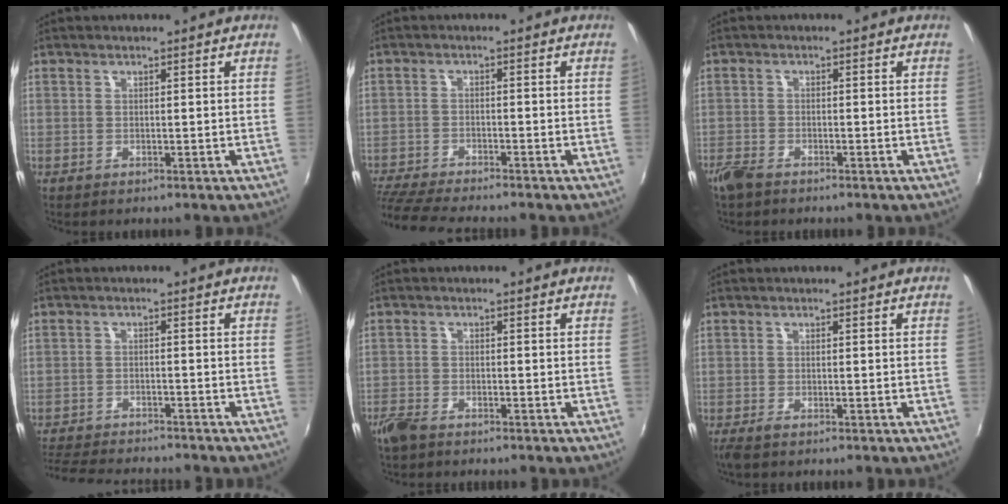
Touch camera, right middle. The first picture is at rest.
{"total": 9.5, "force": [-8.7, 0.4, 3.8], "torque": [-0.106, -0.026, -0.156]}
{"total": 3.4, "force": [-2.8, 1.2, 1.5], "torque": [-0.043, -0.008, -0.058]}
{"total": 10.8, "force": [-10.0, 1.7, 3.8], "torque": [-0.103, -0.014, -0.163]}
{"total": 3.7, "force": [-3.0, 1.4, 1.7], "torque": [-0.048, -0.009, -0.063]}
{"total": 1.9, "force": [-1.4, 0.2, 1.2], "torque": [-0.025, -0.009, -0.026]}